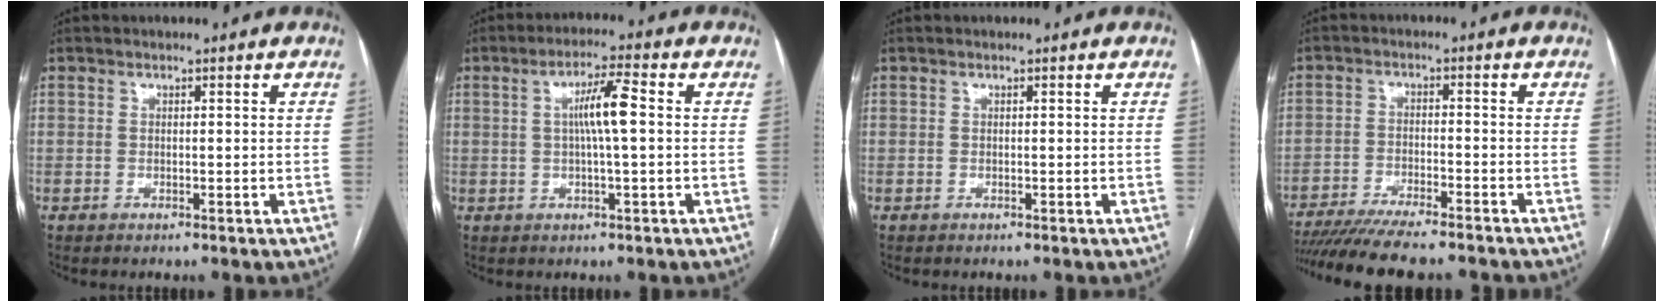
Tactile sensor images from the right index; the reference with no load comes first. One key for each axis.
{"total": 6.2, "fx": 0.7, "fy": 0.3, "fz": 6.1, "tx": -0.112, "ty": 0.009, "tz": 0.010}
{"total": 0.0}
{"total": 15.5, "fx": -13.5, "fy": 1.5, "fz": 7.3, "tx": -0.122, "ty": -0.025, "tz": -0.204}